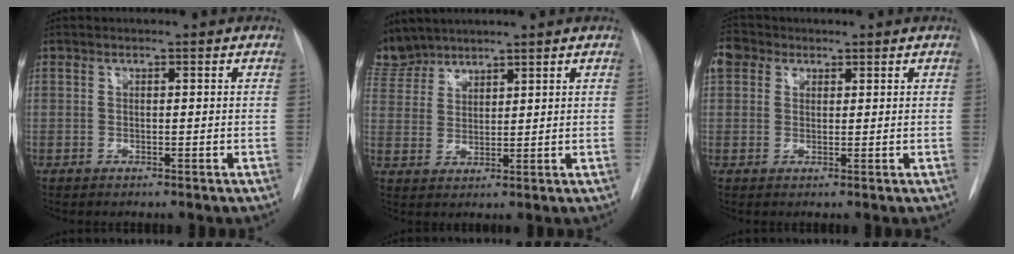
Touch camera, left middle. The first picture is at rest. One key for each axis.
{"total": 5.5, "fx": 5.3, "fy": 1.4, "fz": -0.1, "tx": -0.006, "ty": 0.005, "tz": 0.113}
{"total": 4.2, "fx": 2.2, "fy": 3.2, "fz": 1.6, "tx": -0.041, "ty": 0.020, "tz": 0.042}